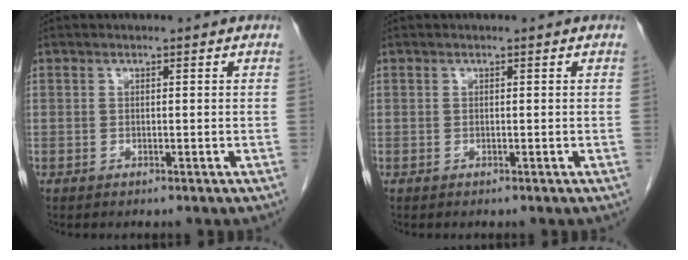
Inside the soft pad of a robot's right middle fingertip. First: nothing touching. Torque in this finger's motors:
{"motor_torque": [0.39, 0.09, 0.01, 0.01]}